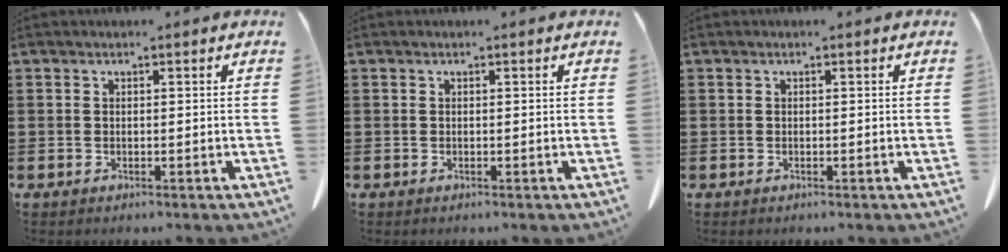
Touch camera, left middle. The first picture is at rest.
{"total": 0.0}
{"total": 0.0}